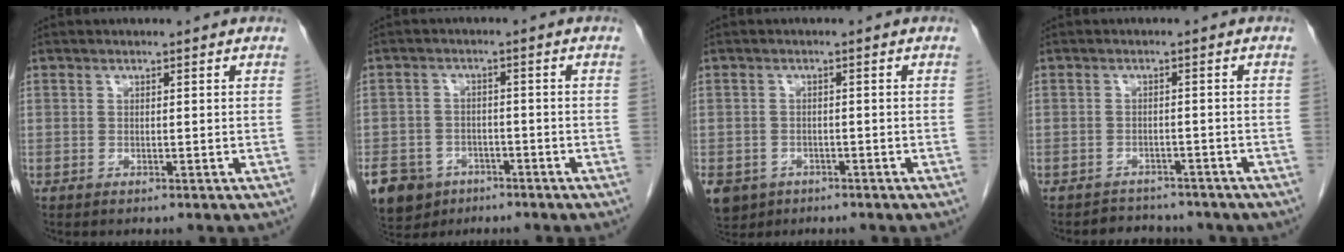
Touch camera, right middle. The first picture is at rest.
{"total": 10.5, "force": [-6.6, 7.5, 3.3], "torque": [-0.084, 0.001, -0.104]}
{"total": 7.4, "force": [-4.0, 5.8, 2.2], "torque": [-0.056, -0.002, -0.060]}
{"total": 6.1, "force": [-5.4, 2.8, 0.7], "torque": [-0.006, 0.009, -0.062]}